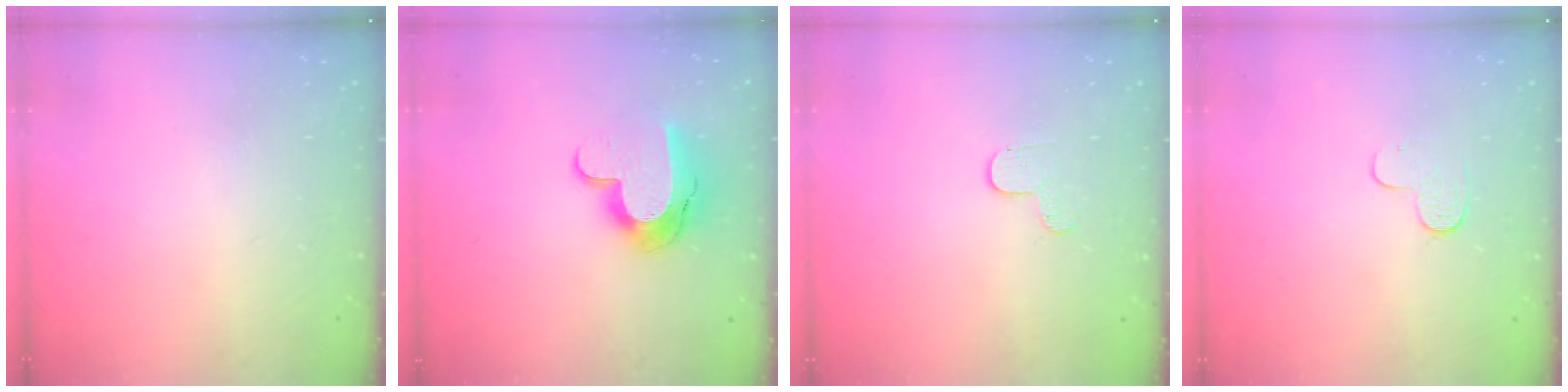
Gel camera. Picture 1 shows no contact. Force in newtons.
{"total": 11.9, "press": 11.9, "slide": 0.6}
{"total": 4.0, "press": 3.9, "slide": 0.4}
{"total": 3.9, "press": 3.8, "slide": 0.4}